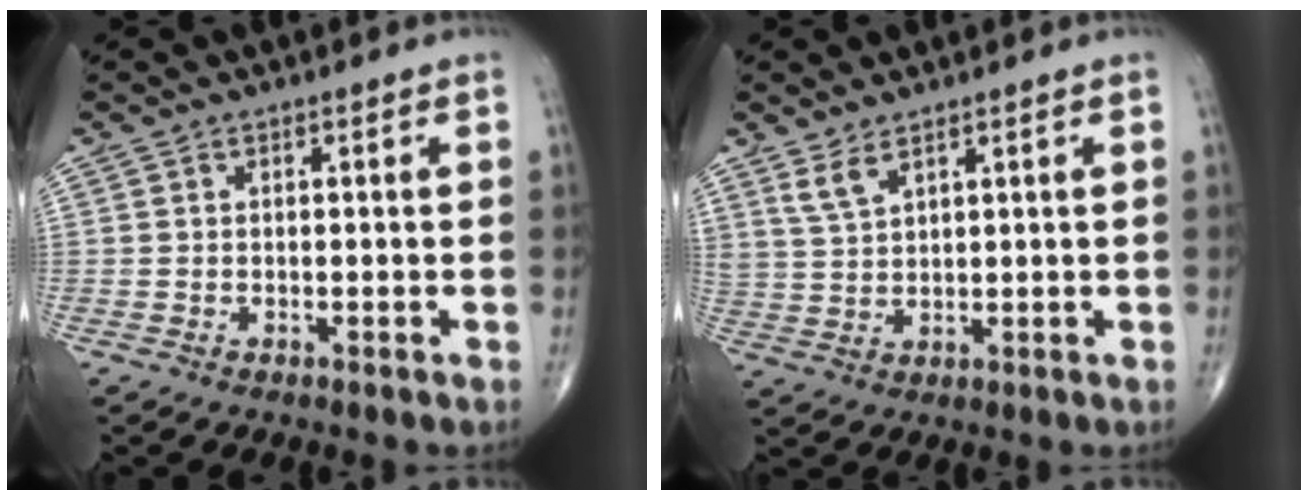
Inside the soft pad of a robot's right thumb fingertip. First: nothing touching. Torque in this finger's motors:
{"motor_torque": [0.04, 0.05, 0.45, 0.57, 0.03]}